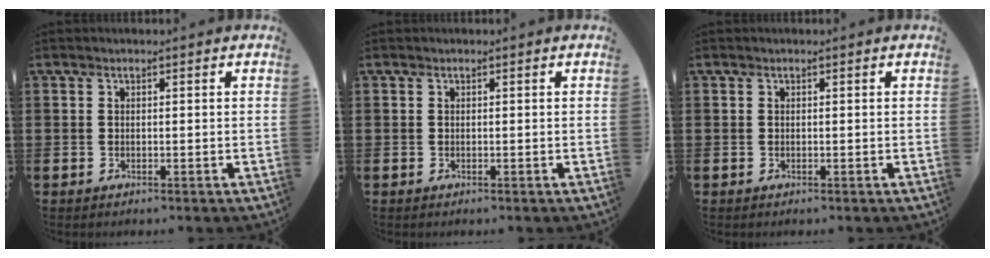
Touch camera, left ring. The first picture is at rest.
{"total": 0.0}
{"total": 0.0}